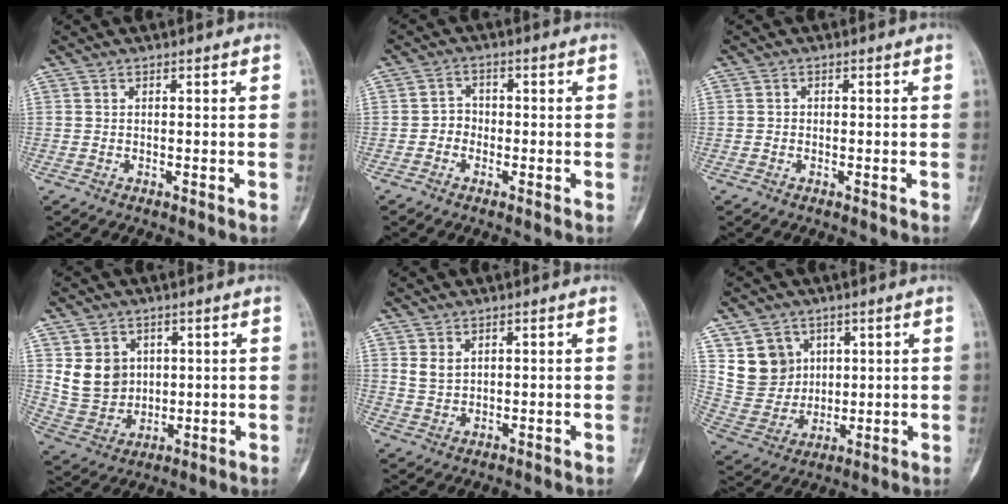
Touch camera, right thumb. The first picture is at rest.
{"total": 3.0, "force": [-1.0, 2.6, 1.0], "torque": [0.002, 0.011, -0.027]}
{"total": 0.7, "force": [-0.1, 0.6, 0.2], "torque": [0.001, 0.003, -0.004]}
{"total": 9.8, "force": [2.7, 8.3, 4.6], "torque": [-0.055, -0.014, 0.069]}
{"total": 2.9, "force": [1.3, 2.1, 1.6], "torque": [-0.021, -0.009, 0.033]}
{"total": 10.7, "force": [4.4, 9.1, 3.4], "torque": [-0.037, -0.021, 0.101]}